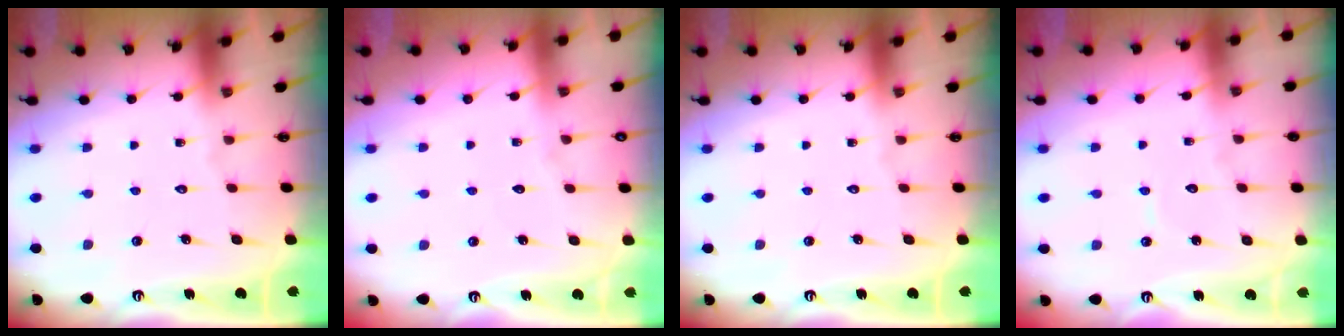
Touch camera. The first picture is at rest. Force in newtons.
{"total": 2.7, "press": 2.6, "slide": 0.5}
{"total": 0.0}
{"total": 4.0, "press": 4.0, "slide": 0.3}